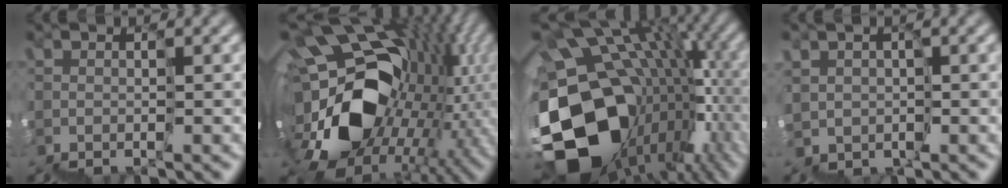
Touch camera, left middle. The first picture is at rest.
{"total": 15.8, "force": [1.3, 11.3, 11.0], "torque": [-0.193, 0.011, 0.039]}
{"total": 17.0, "force": [-1.7, 12.1, 11.7], "torque": [-0.208, -0.016, 0.008]}
{"total": 2.3, "force": [0.3, 2.3, 0.0], "torque": [0.014, 0.012, 0.006]}